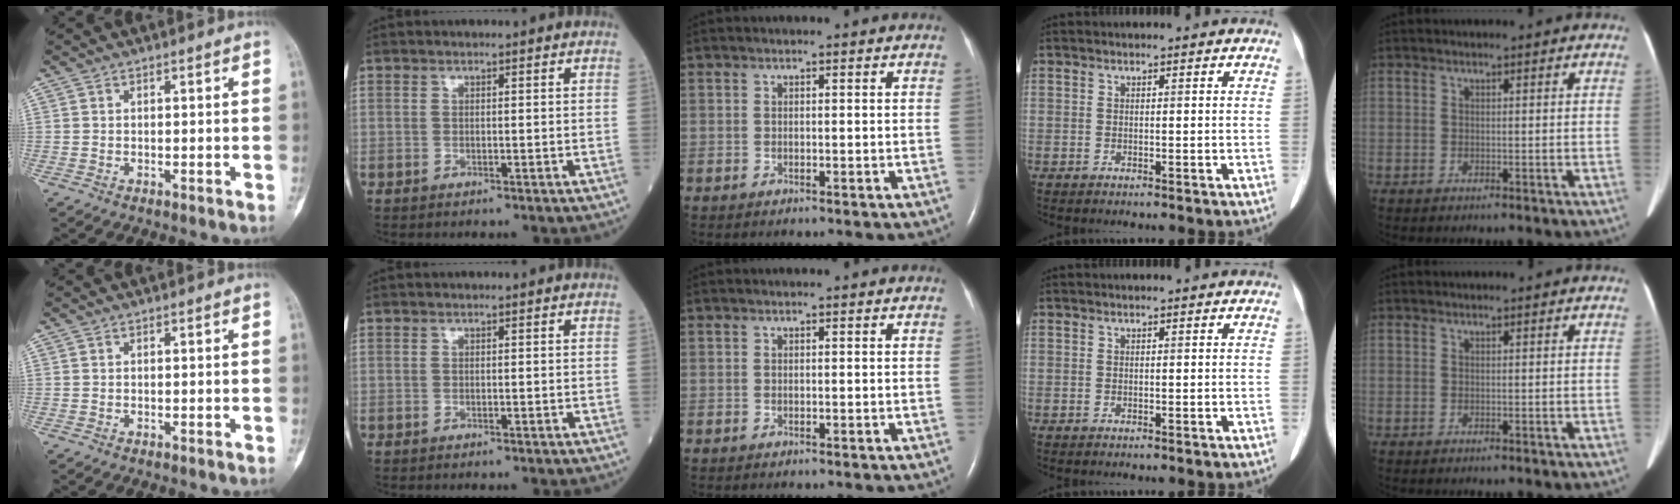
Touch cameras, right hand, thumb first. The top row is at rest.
{}